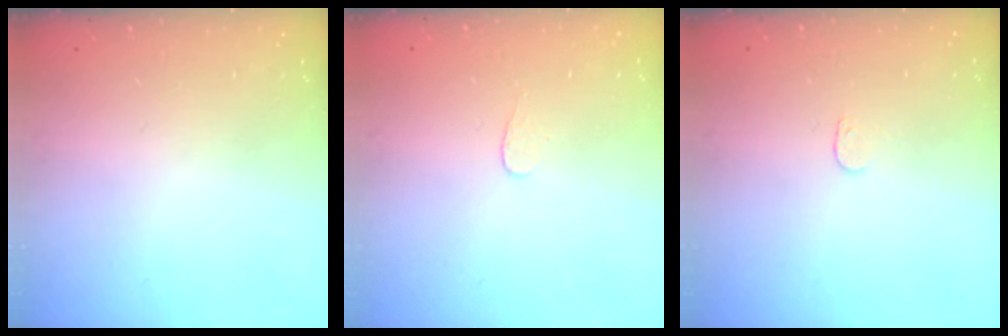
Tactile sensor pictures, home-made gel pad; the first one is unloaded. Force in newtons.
{"total": 3.0, "press": 3.0, "slide": 0.2}
{"total": 3.2, "press": 3.2, "slide": 0.3}